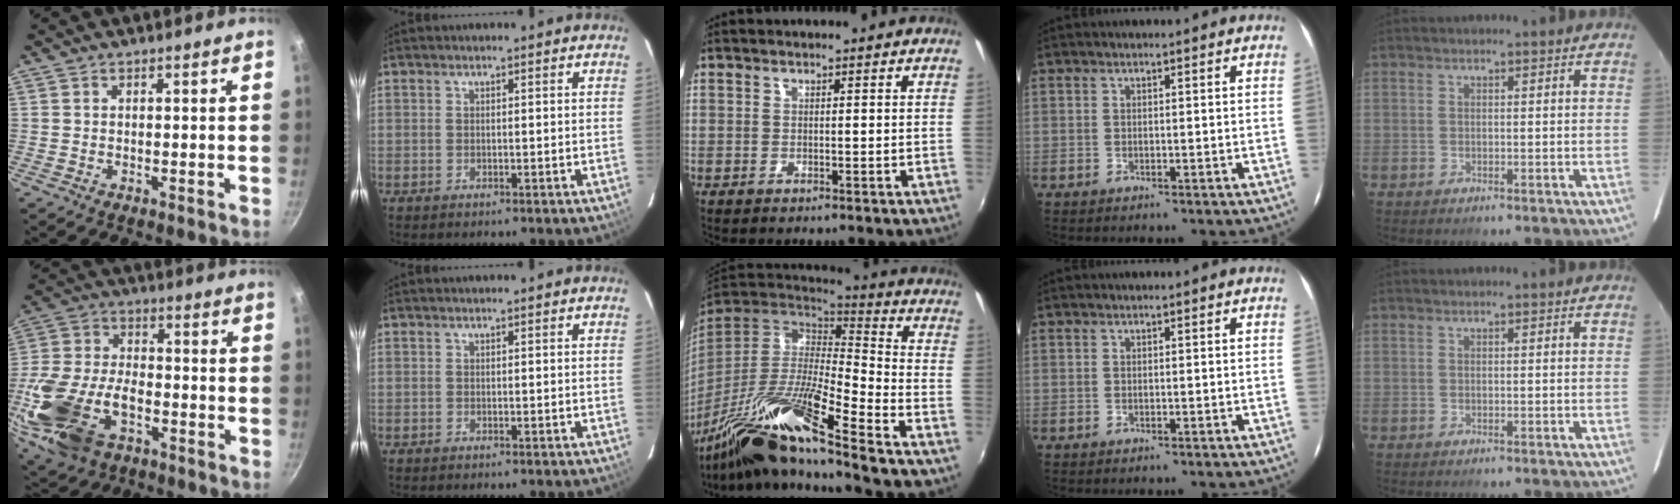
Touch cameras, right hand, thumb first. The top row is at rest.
{"thumb": {"total": 21.3, "force": [-8.3, 12.5, 15.1], "torque": [-0.325, 0.017, -0.159]}, "middle": {"total": 18.7, "force": [-12.5, 0.5, 13.9], "torque": [-0.250, -0.025, -0.248]}}